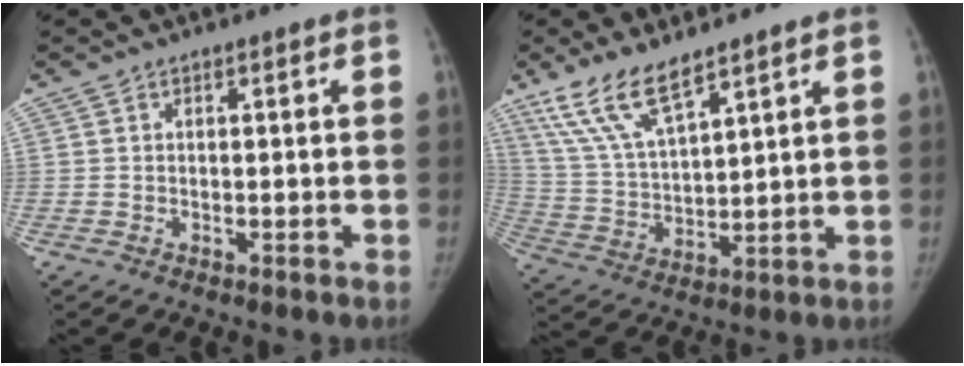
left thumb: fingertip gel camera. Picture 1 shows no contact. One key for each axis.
{"total": 11.1, "fx": 8.2, "fy": 2.8, "fz": 7.0, "tx": -0.136, "ty": -0.037, "tz": 0.177}